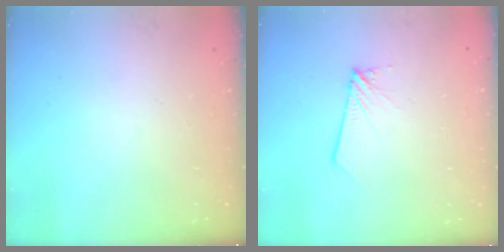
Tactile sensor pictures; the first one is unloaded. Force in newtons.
{"total": 1.7, "press": 1.7, "slide": 0.1}